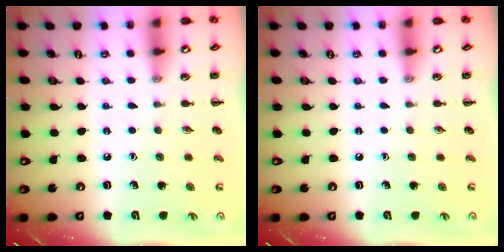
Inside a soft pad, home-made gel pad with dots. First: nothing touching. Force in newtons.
{"total": 0.0}